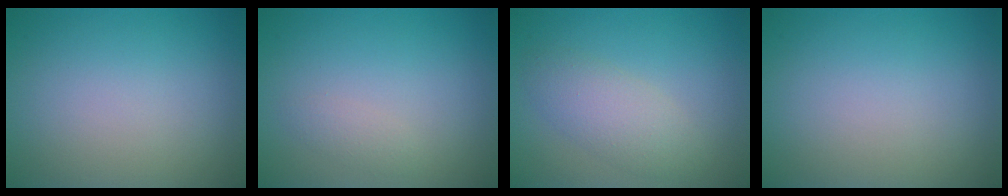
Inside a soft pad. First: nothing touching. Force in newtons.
{"total": 1.0, "press": 1.0, "slide": 0.0}
{"total": 3.3, "press": 3.3, "slide": 0.0}
{"total": 0.0}